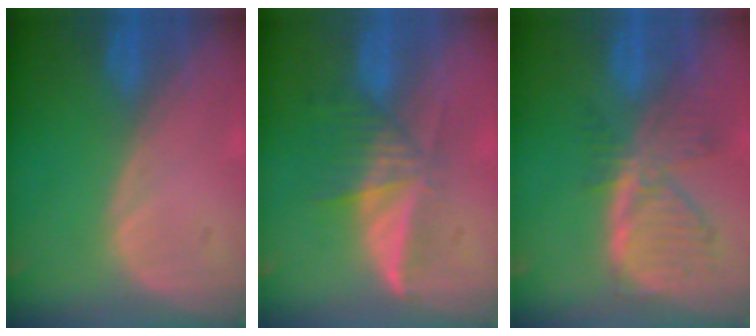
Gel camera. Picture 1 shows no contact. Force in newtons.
{"total": 6.0, "press": 5.6, "slide": 2.2}
{"total": 8.2, "press": 7.1, "slide": 4.0}